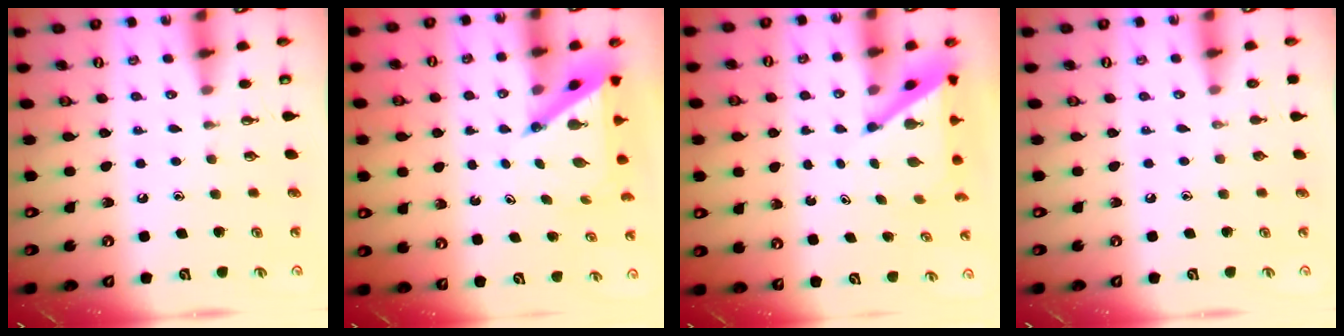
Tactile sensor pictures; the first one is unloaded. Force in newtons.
{"total": 6.1, "press": 6.1, "slide": 0.5}
{"total": 5.1, "press": 5.1, "slide": 0.4}
{"total": 0.0}